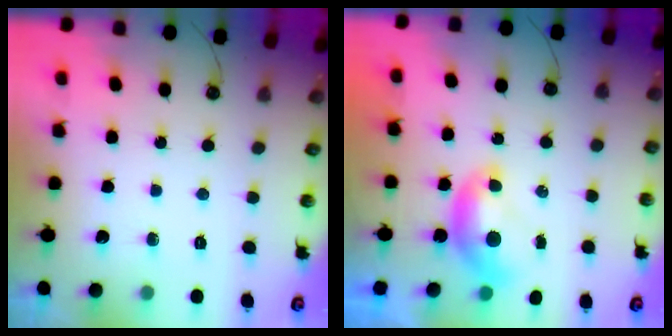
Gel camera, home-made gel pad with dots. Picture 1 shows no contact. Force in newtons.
{"total": 0.0}